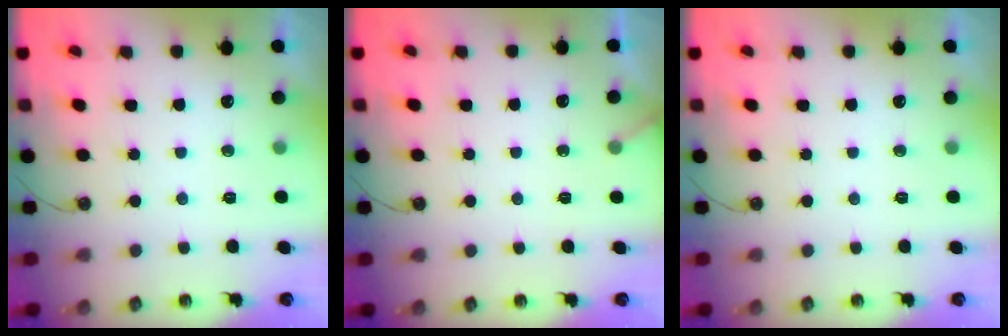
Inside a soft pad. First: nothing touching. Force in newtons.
{"total": 1.7, "press": 1.7, "slide": 0.1}
{"total": 0.0}